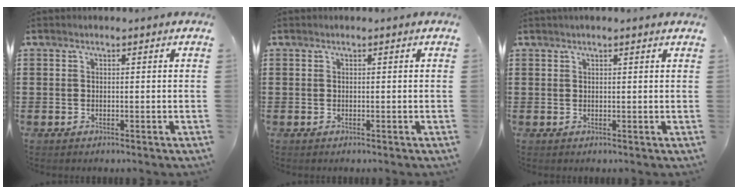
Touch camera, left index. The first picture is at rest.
{"total": 0.0}
{"total": 0.9, "force": [0.7, -0.1, 0.6], "torque": [-0.011, 0.000, 0.014]}